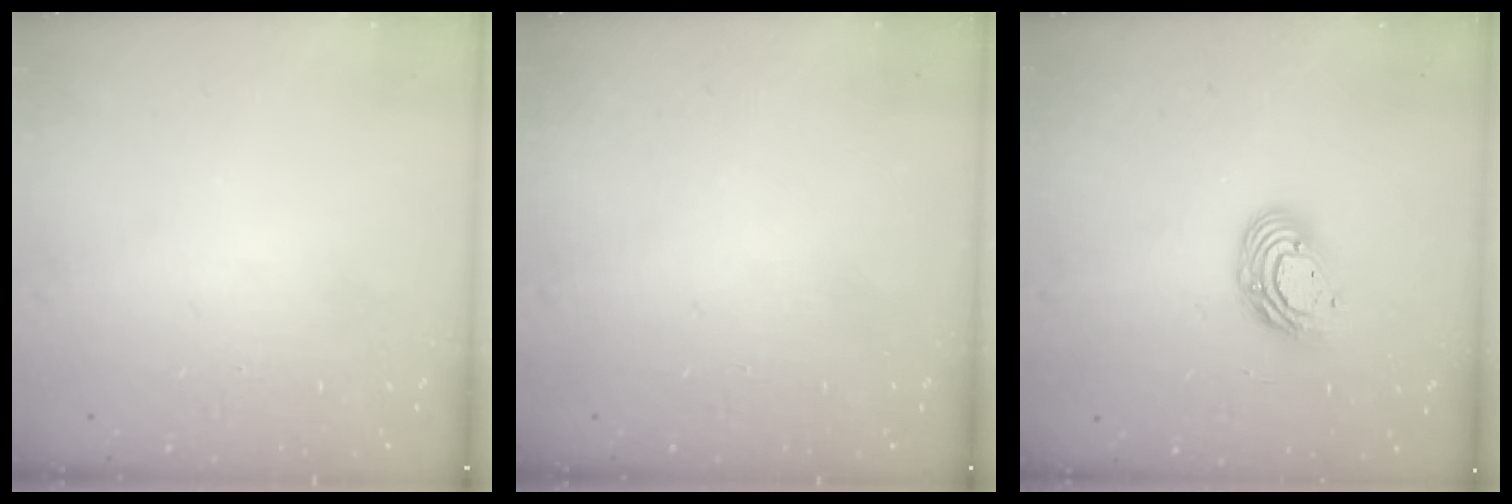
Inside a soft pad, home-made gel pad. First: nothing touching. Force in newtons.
{"total": 0.0}
{"total": 9.8, "press": 9.8, "slide": 0.9}